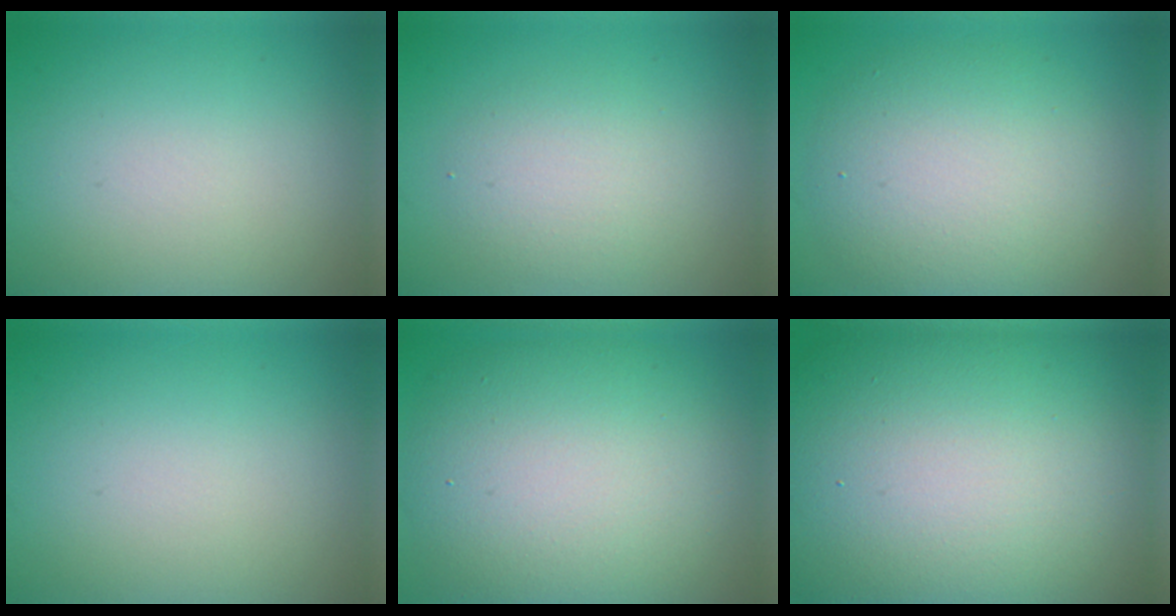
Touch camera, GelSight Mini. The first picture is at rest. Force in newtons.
{"total": 2.7, "press": 2.7, "slide": 0.1}
{"total": 6.8, "press": 6.8, "slide": 0.4}
{"total": 0.0}
{"total": 11.4, "press": 11.4, "slide": 0.8}
{"total": 21.4, "press": 21.4, "slide": 0.5}